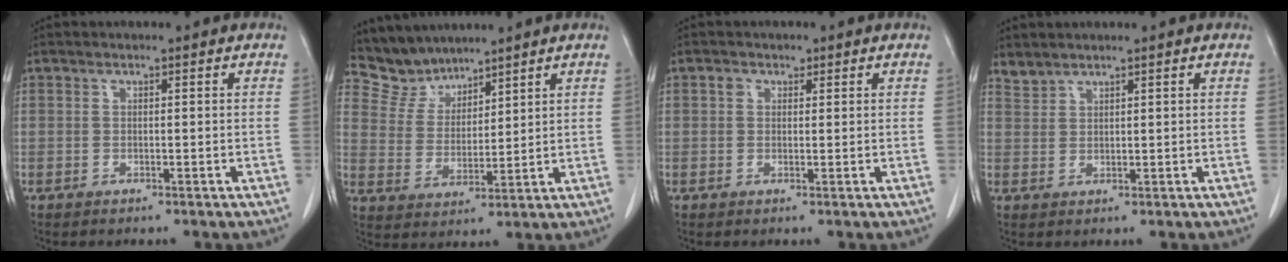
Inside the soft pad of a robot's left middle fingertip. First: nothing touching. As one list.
[{"total": 6.3, "force": [6.0, 1.8, -0.3], "torque": [-0.001, 0.006, 0.132]}, {"total": 1.5, "force": [0.7, 1.2, 0.5], "torque": [-0.009, 0.005, 0.009]}, {"total": 1.8, "force": [1.8, 0.2, -0.1], "torque": [-0.001, 0.006, 0.041]}]